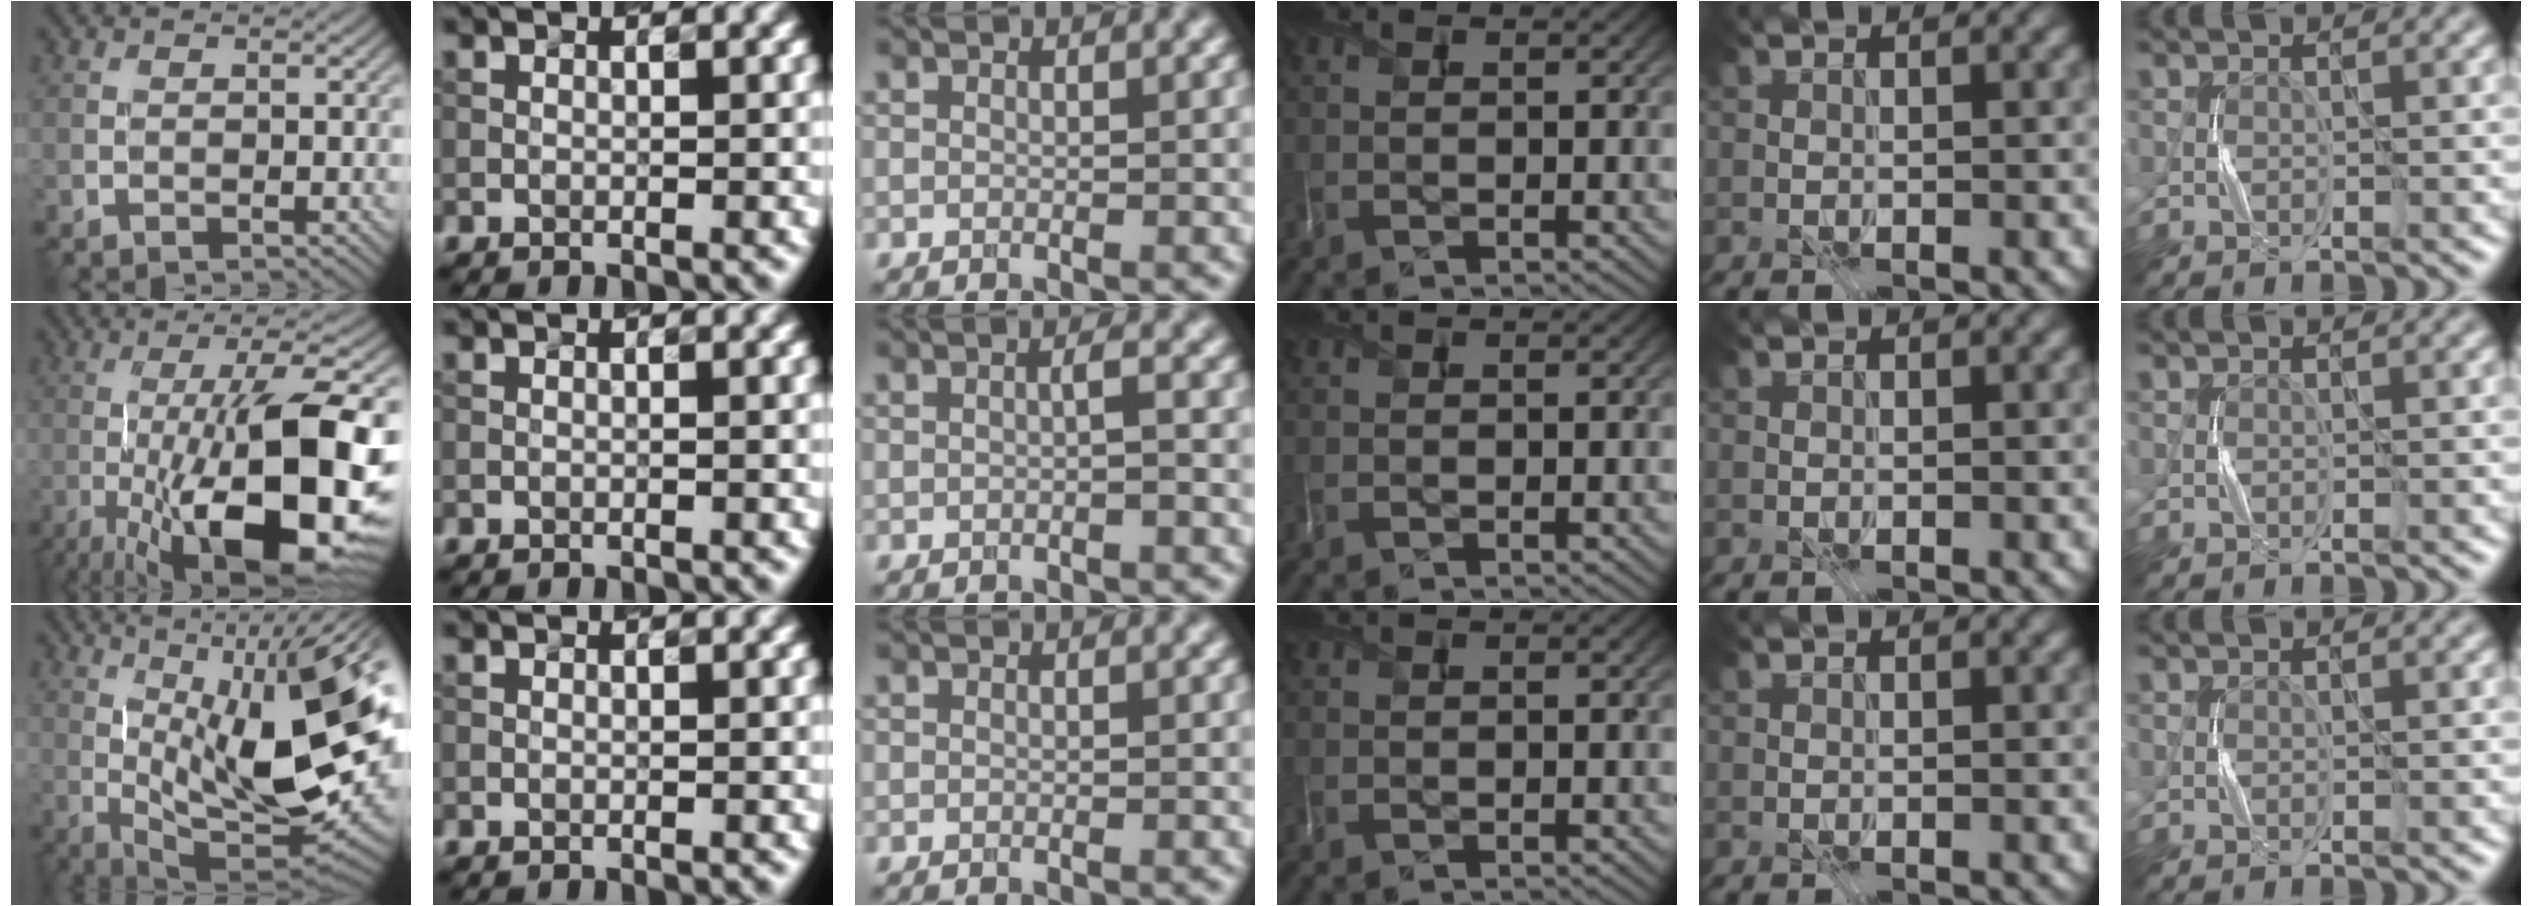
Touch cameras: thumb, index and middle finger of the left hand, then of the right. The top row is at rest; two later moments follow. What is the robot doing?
{"motion": "press", "object": "grip strengthener"}